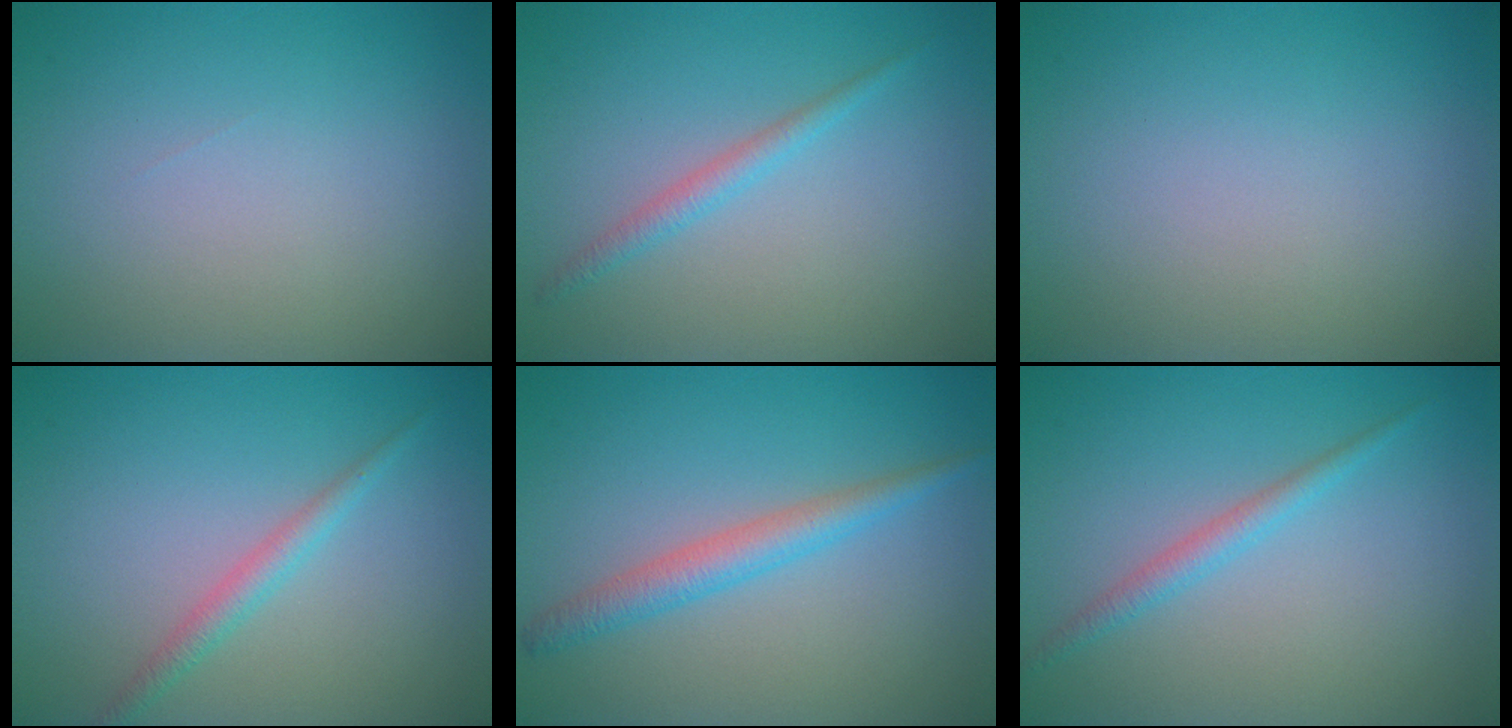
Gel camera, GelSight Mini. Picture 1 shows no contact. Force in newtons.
{"total": 1.5, "press": 1.5, "slide": 0.1}
{"total": 0.0}
{"total": 1.8, "press": 1.8, "slide": 0.0}
{"total": 2.8, "press": 2.8, "slide": 0.1}
{"total": 1.7, "press": 1.7, "slide": 0.1}